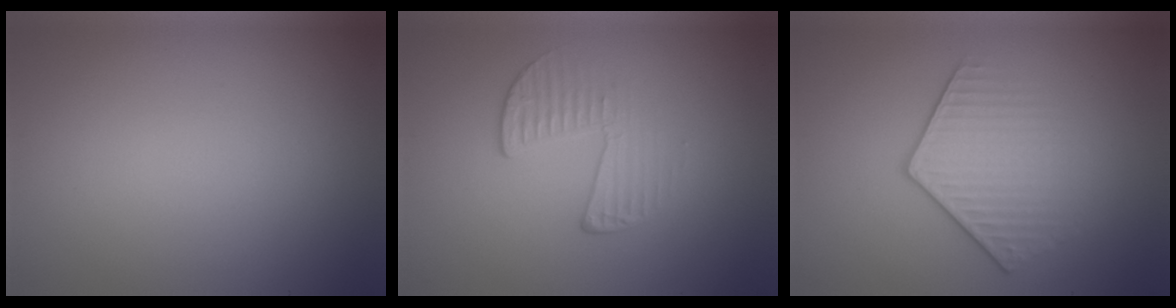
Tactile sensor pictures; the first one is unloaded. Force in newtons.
{"total": 2.2, "press": 1.3, "slide": 1.8}
{"total": 3.8, "press": 3.1, "slide": 2.2}